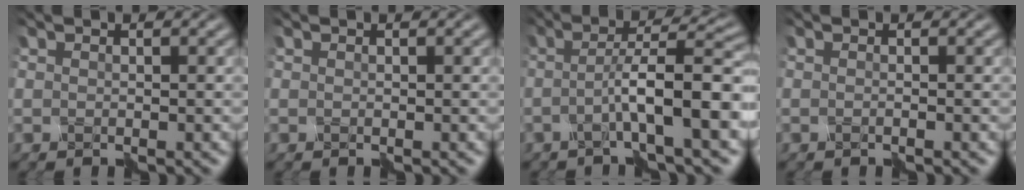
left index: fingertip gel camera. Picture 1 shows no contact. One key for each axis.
{"total": 0.0}
{"total": 7.4, "fx": -1.9, "fy": 1.4, "fz": 7.0, "tx": -0.103, "ty": 0.016, "tz": -0.041}
{"total": 0.6, "fx": -0.5, "fy": 0.1, "fz": 0.4, "tx": -0.003, "ty": -0.006, "tz": -0.008}